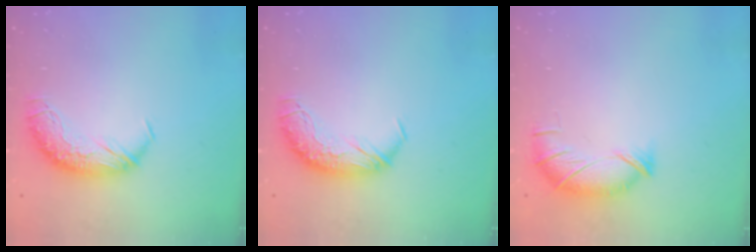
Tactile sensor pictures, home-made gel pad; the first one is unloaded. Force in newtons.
{"total": 0.0}
{"total": 4.8, "press": 4.6, "slide": 1.2}